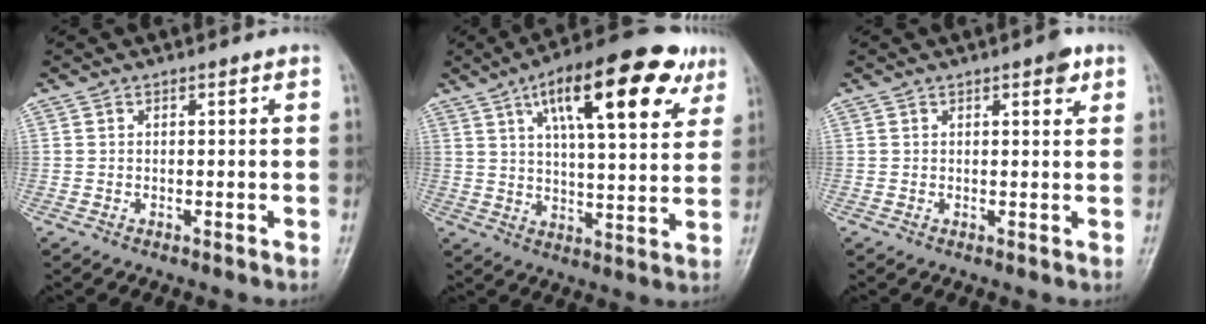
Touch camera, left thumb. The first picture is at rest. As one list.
[{"total": 20.7, "force": [10.0, 7.0, 16.7], "torque": [-0.222, -0.013, 0.147]}, {"total": 2.7, "force": [1.5, 1.0, 2.0], "torque": [-0.019, -0.005, 0.016]}]